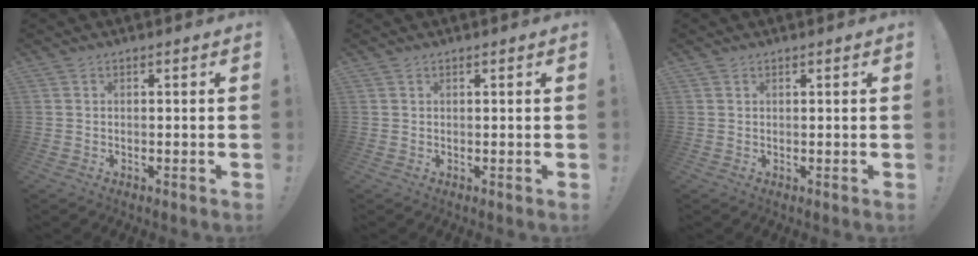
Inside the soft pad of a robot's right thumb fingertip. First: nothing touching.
{"total": 0.0}
{"total": 0.0}